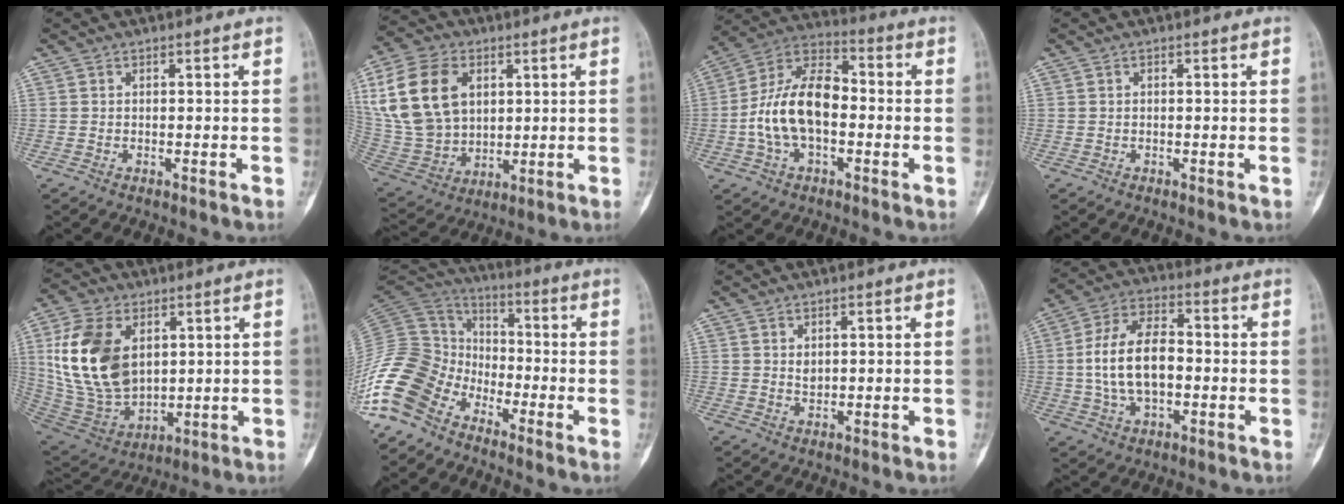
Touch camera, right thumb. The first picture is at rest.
{"total": 19.5, "force": [5.6, 13.8, 12.5], "torque": [-0.244, -0.004, 0.121]}
{"total": 14.9, "force": [-1.8, 8.5, 12.1], "torque": [-0.223, 0.042, -0.036]}
{"total": 0.0}
{"total": 19.4, "force": [4.5, 12.5, 14.0], "torque": [-0.259, -0.019, 0.104]}
{"total": 18.4, "force": [-12.0, 11.4, 8.1], "torque": [-0.173, 0.065, -0.240]}
{"total": 1.5, "force": [0.6, 1.1, 0.9], "torque": [-0.009, -0.005, 0.015]}
{"total": 13.5, "force": [-0.6, 7.8, 11.0], "torque": [-0.200, 0.024, -0.013]}